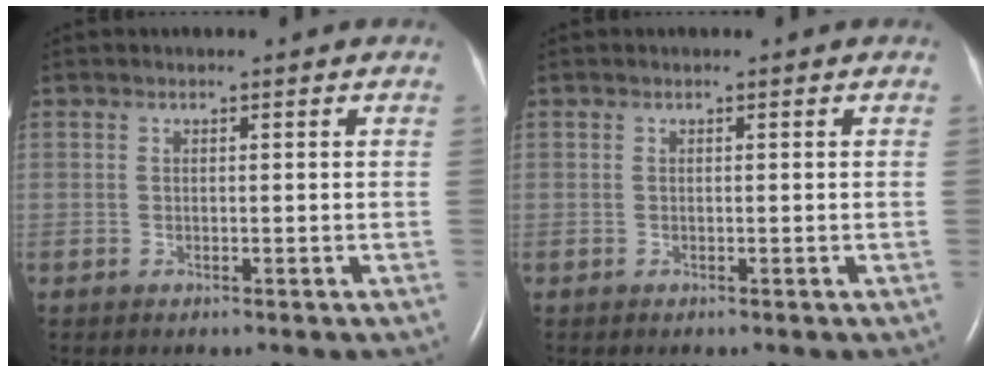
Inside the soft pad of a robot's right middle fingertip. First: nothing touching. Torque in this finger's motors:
{"motor_torque": [0.08, 0.02, 0.02, 0.01]}